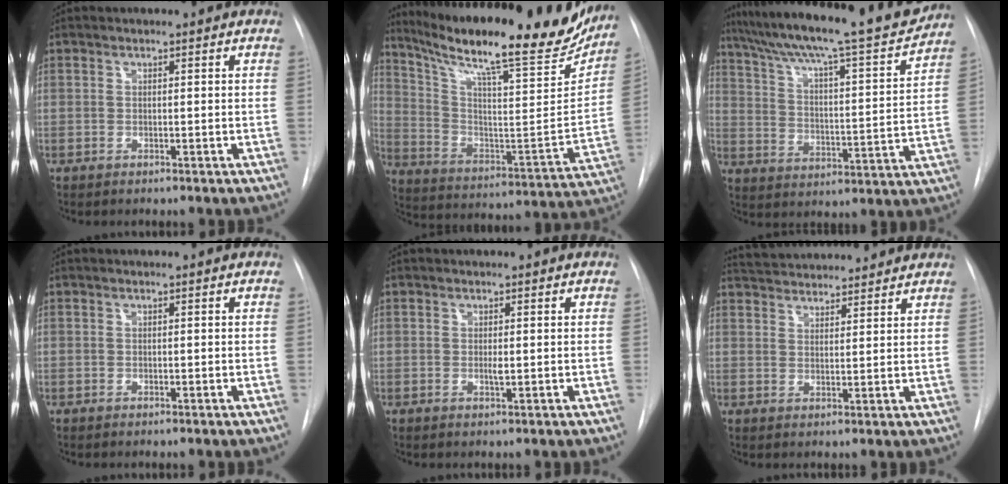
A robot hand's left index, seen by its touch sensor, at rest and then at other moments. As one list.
[{"total": 28.2, "force": [23.5, 4.0, 15.1], "torque": [-0.252, -0.055, 0.336]}, {"total": 23.4, "force": [20.5, 1.3, 11.2], "torque": [-0.190, -0.025, 0.294]}, {"total": 0.0}, {"total": 0.8, "force": [0.0, 0.1, 0.8], "torque": [-0.019, -0.006, -0.001]}, {"total": 11.9, "force": [11.3, 1.7, 3.3], "torque": [-0.057, 0.025, 0.167]}]